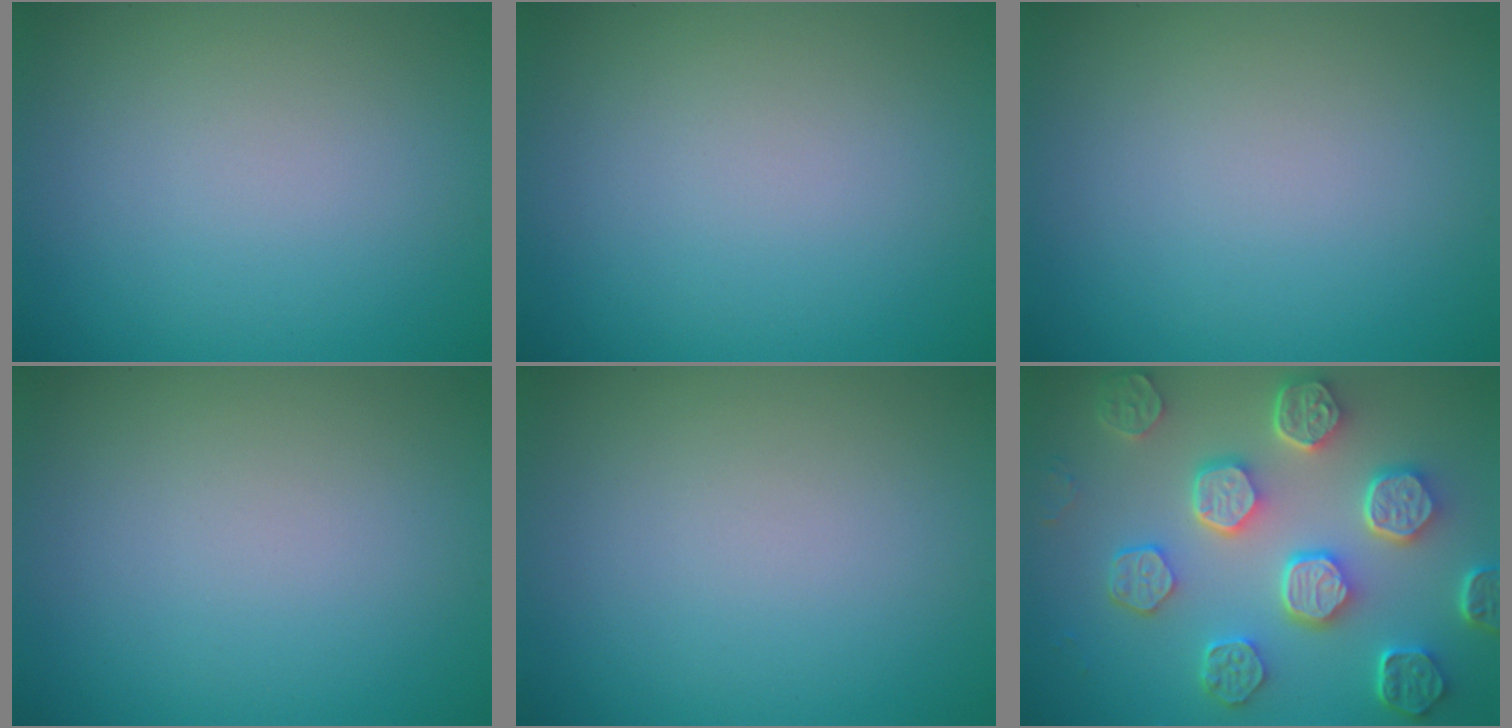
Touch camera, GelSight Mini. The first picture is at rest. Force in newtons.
{"total": 0.0}
{"total": 0.0}
{"total": 0.0}
{"total": 0.0}
{"total": 7.9, "press": 6.0, "slide": 5.2}